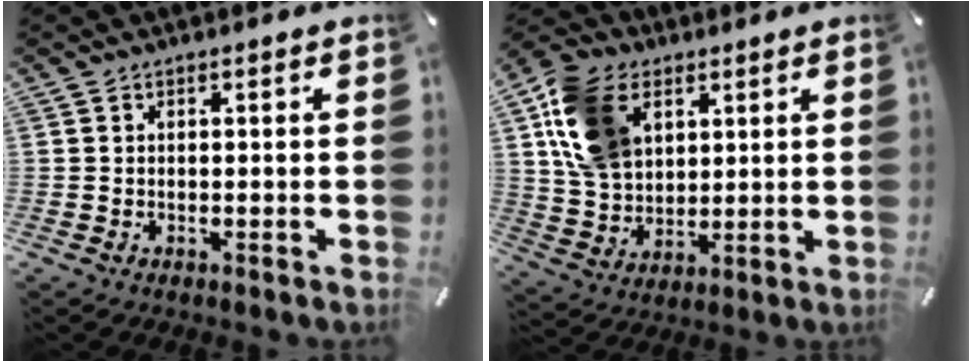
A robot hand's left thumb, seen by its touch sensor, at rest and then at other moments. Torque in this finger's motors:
{"motor_torque": [0.90, 2.43, 2.34, -0.43, 0.40]}